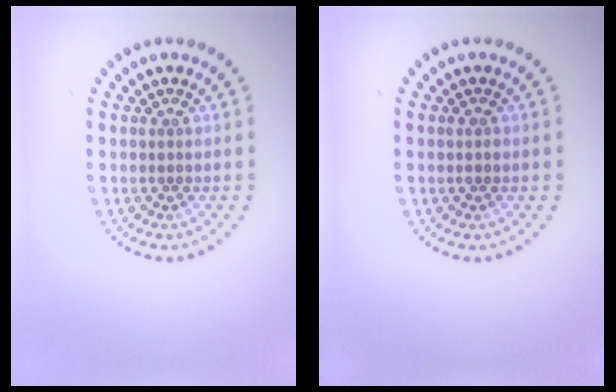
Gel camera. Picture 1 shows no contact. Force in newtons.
{"total": 0.9, "press": 0.9, "slide": 0.1}